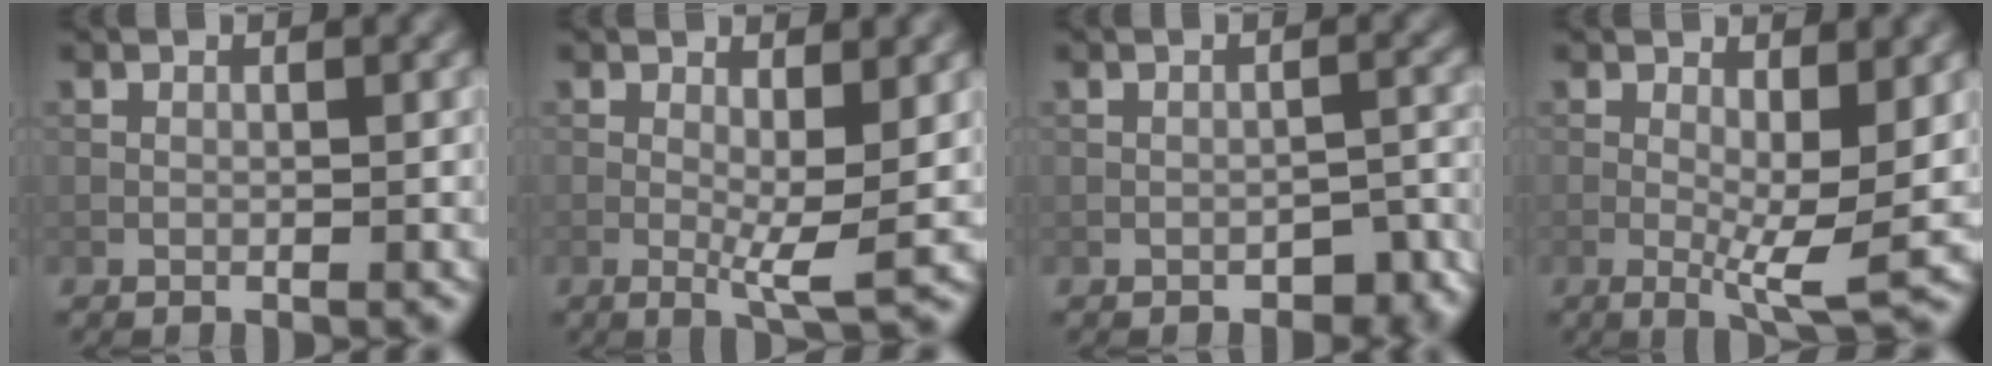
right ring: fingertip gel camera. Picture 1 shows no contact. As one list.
[{"total": 3.5, "force": [0.1, 0.6, 3.5], "torque": [-0.061, -0.009, 0.001]}, {"total": 2.6, "force": [-1.7, 1.3, 1.3], "torque": [-0.014, 0.002, -0.018]}, {"total": 5.1, "force": [0.1, 1.1, 5.0], "torque": [-0.082, -0.012, 0.000]}]